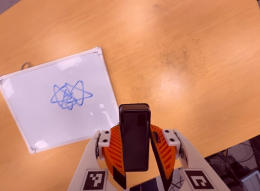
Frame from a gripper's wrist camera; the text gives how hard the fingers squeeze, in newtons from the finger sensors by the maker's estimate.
{"total": 6.1, "left": 5.7, "right": 6.5}